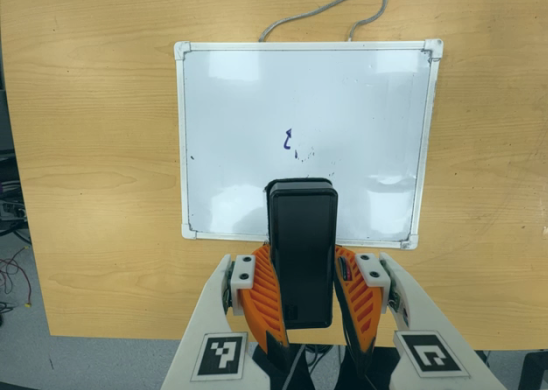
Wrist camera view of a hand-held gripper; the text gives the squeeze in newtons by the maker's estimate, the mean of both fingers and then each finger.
{"total": 12.0, "left": 10.5, "right": 13.5}